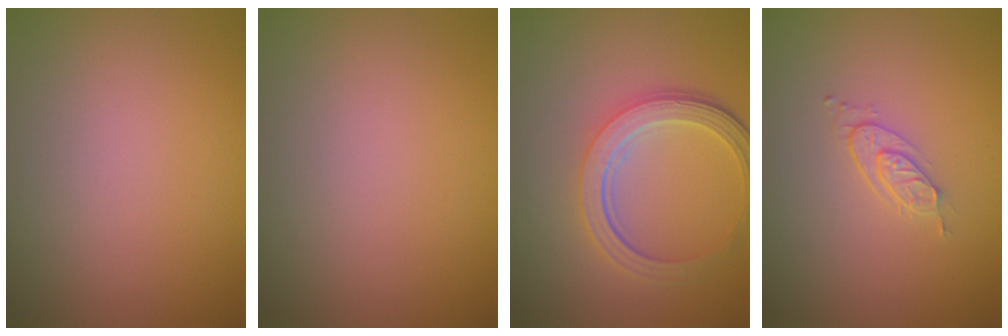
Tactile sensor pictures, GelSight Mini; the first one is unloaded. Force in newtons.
{"total": 0.0}
{"total": 4.8, "press": 3.6, "slide": 3.2}
{"total": 1.7, "press": 1.1, "slide": 1.3}